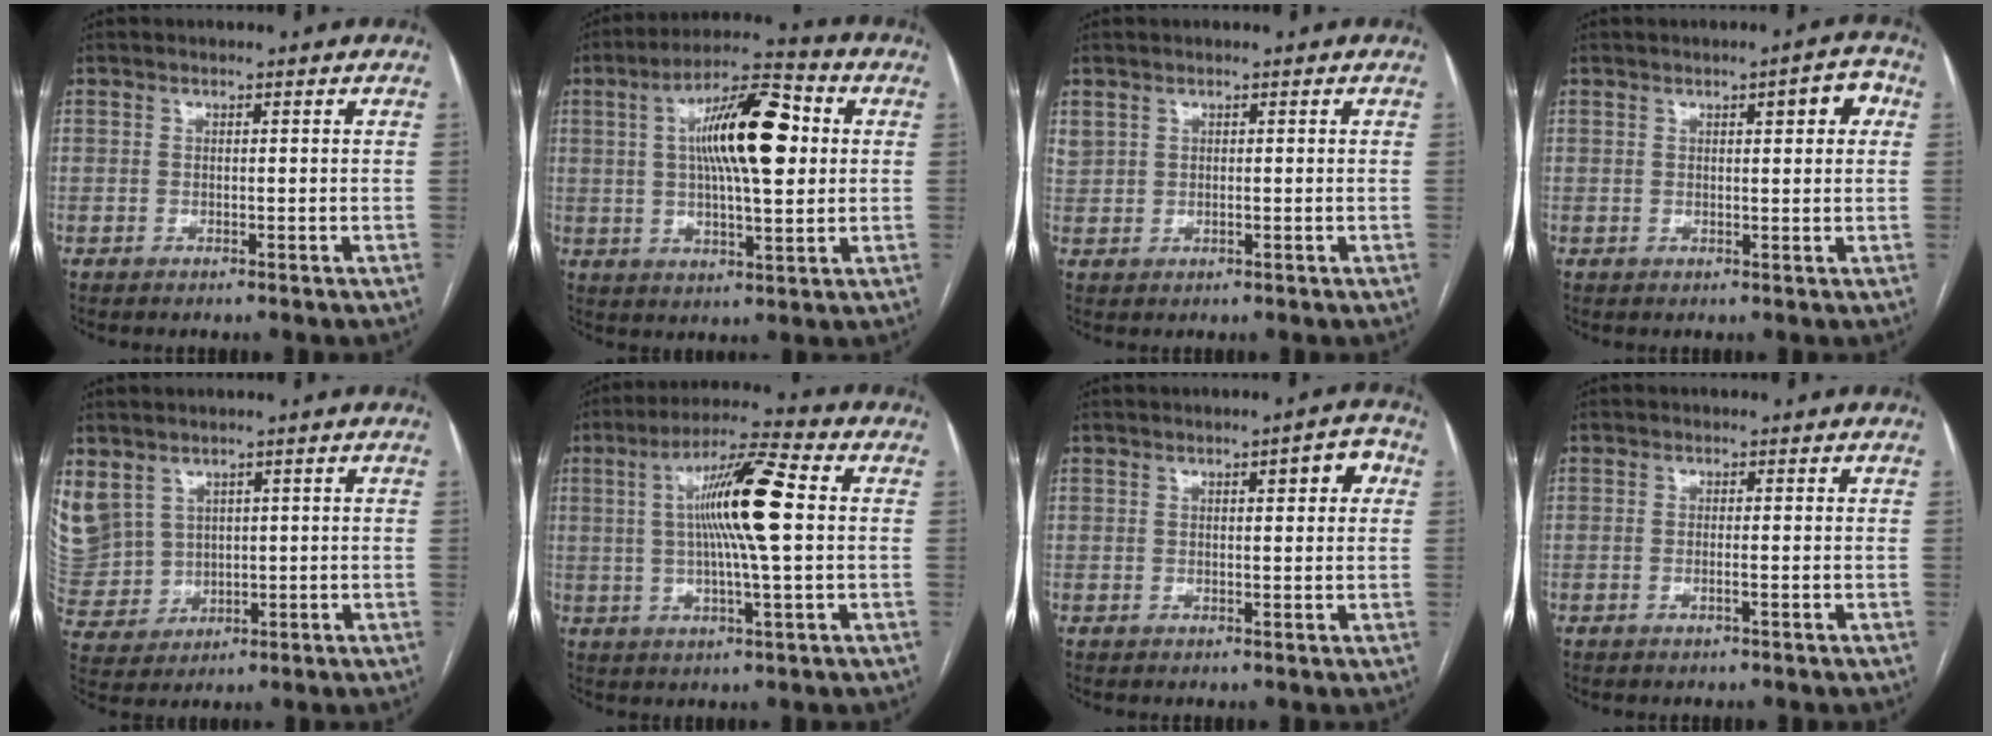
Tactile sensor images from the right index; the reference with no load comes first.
{"total": 14.6, "force": [2.7, 3.5, 13.9], "torque": [-0.239, 0.027, 0.038]}
{"total": 1.8, "force": [1.0, 1.3, 0.8], "torque": [-0.026, 0.013, 0.030]}
{"total": 4.4, "force": [1.5, 1.1, 3.9], "torque": [-0.047, 0.013, 0.018]}
{"total": 15.2, "force": [5.2, 13.1, 5.7], "torque": [-0.206, 0.039, 0.131]}
{"total": 12.7, "force": [1.5, 0.6, 12.6], "torque": [-0.224, 0.012, 0.022]}
{"total": 4.2, "force": [1.5, 1.2, 3.8], "torque": [-0.044, 0.012, 0.017]}
{"total": 0.9, "force": [-0.3, -0.1, 0.8], "torque": [-0.017, 0.000, -0.005]}